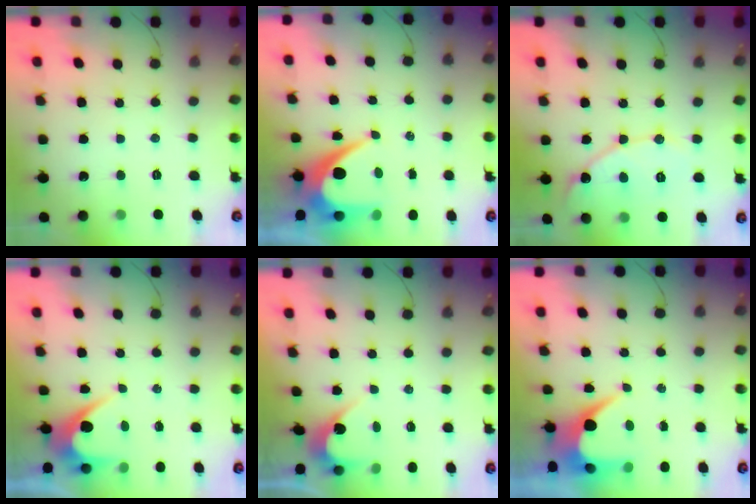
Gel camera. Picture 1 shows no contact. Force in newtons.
{"total": 8.6, "press": 8.6, "slide": 0.8}
{"total": 10.8, "press": 10.8, "slide": 0.7}
{"total": 4.2, "press": 4.2, "slide": 0.3}
{"total": 2.9, "press": 2.9, "slide": 0.1}
{"total": 7.0, "press": 7.0, "slide": 0.2}